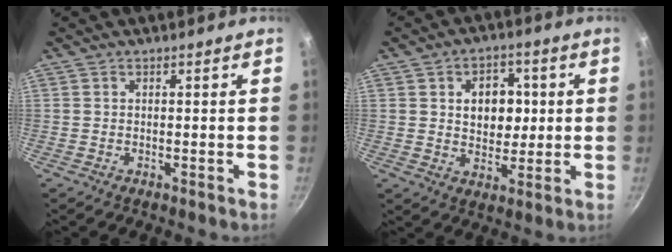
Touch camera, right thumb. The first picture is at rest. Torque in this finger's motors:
{"motor_torque": [-0.22, 0.48, 0.44, -0.36, 0.06]}